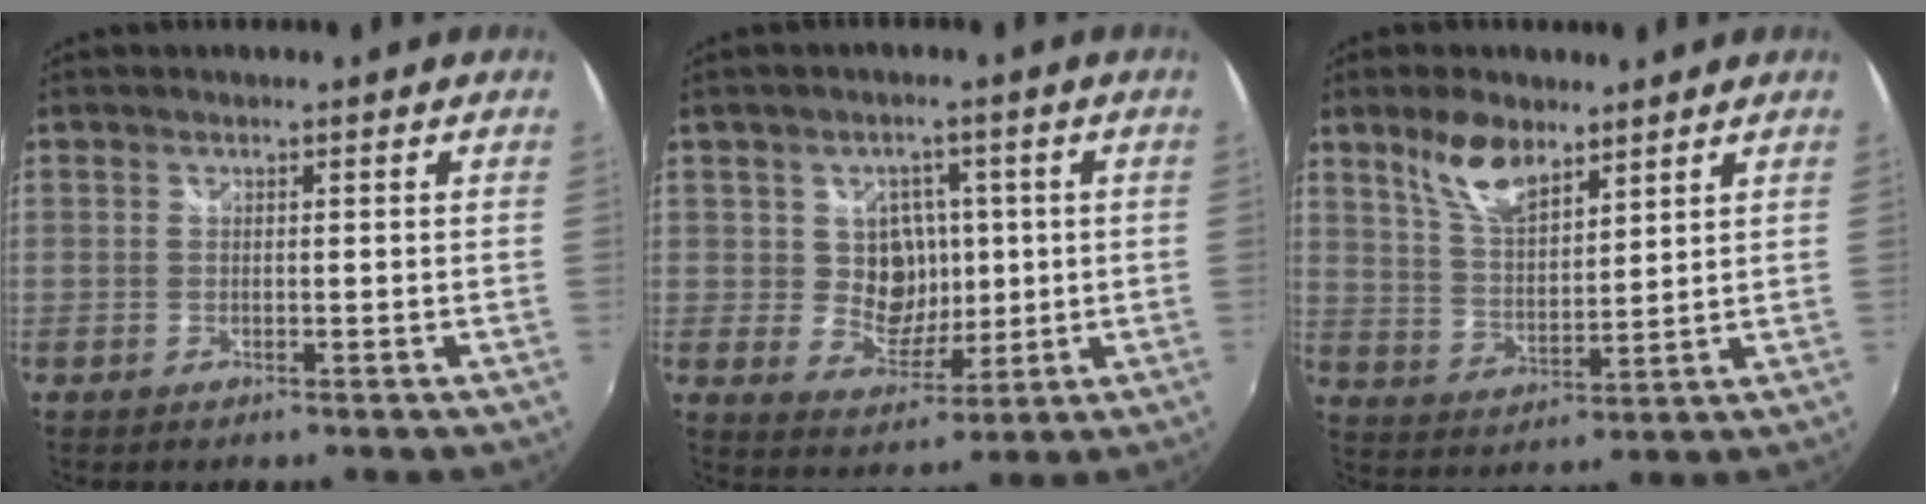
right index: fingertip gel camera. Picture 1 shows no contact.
{"total": 7.7, "force": [0.9, 6.9, 3.2], "torque": [-0.060, 0.008, 0.025]}
{"total": 9.2, "force": [6.3, 3.9, 5.4], "torque": [-0.099, 0.008, 0.126]}